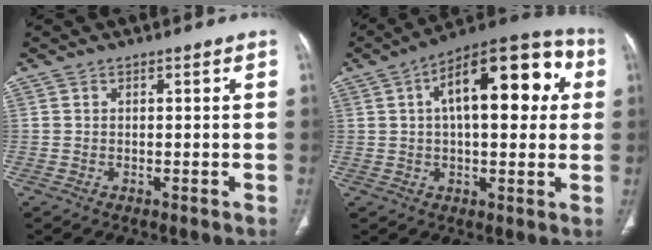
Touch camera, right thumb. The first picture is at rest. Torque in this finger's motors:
{"motor_torque": [0.93, 4.08, 1.51, -0.43, 0.41]}